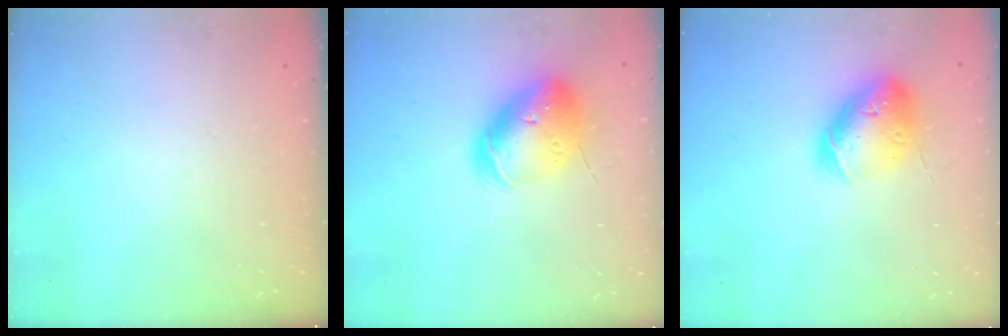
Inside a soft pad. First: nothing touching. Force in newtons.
{"total": 16.0, "press": 15.8, "slide": 2.6}
{"total": 17.7, "press": 17.4, "slide": 2.8}